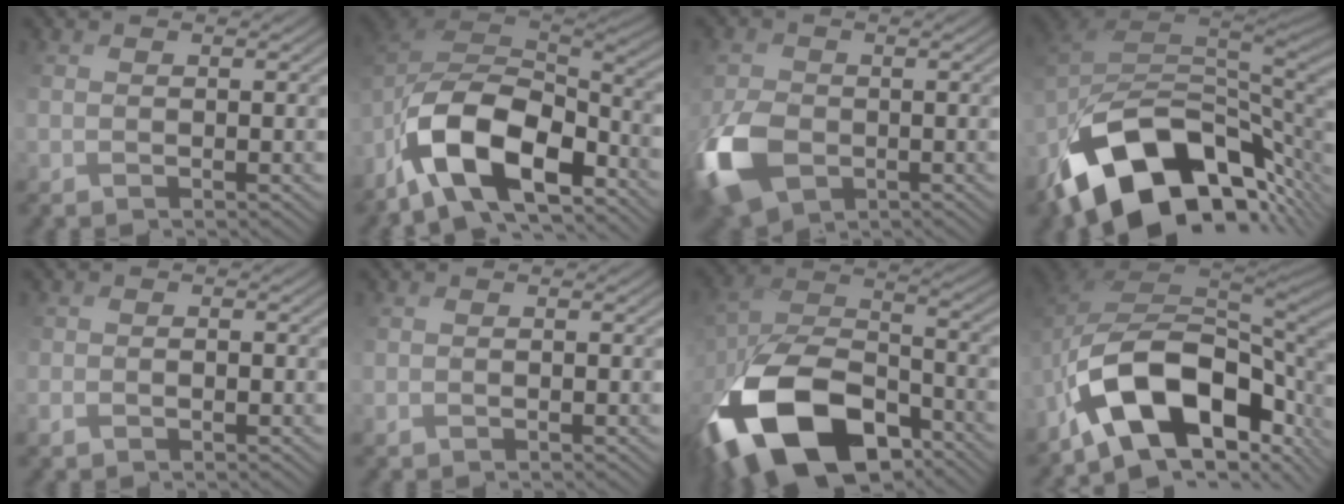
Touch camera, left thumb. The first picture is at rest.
{"total": 14.7, "force": [-8.2, 6.3, 10.5], "torque": [-0.233, -0.006, -0.158]}
{"total": 8.4, "force": [-2.0, 6.1, 5.4], "torque": [-0.138, -0.018, -0.038]}
{"total": 16.1, "force": [-7.6, 8.3, 11.5], "torque": [-0.224, -0.013, -0.133]}
{"total": 1.2, "force": [-0.4, 1.0, 0.4], "torque": [-0.005, -0.002, -0.007]}
{"total": 0.0}
{"total": 17.3, "force": [-10.1, 9.4, 10.5], "torque": [-0.219, -0.043, -0.169]}
{"total": 15.8, "force": [-7.4, 7.6, 11.8], "torque": [-0.236, -0.011, -0.116]}